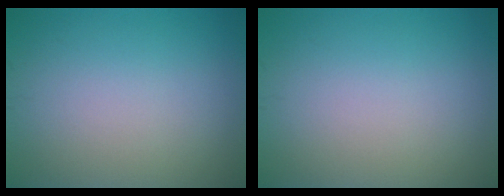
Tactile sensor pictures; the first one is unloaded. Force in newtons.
{"total": 0.0}